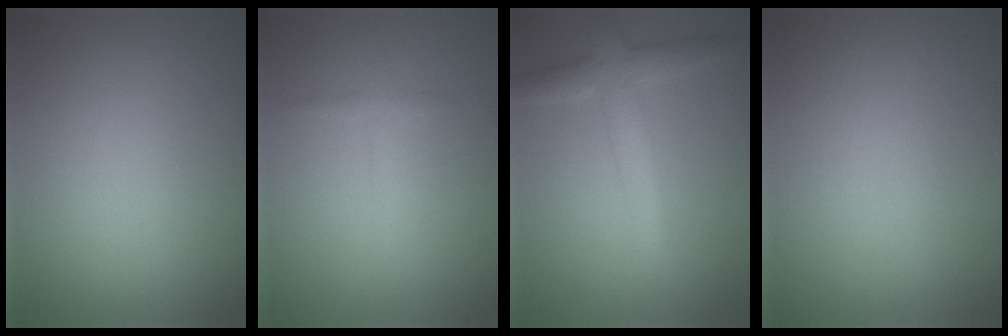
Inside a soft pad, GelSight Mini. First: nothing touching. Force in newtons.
{"total": 1.0, "press": 1.0, "slide": 0.1}
{"total": 4.0, "press": 4.0, "slide": 0.1}
{"total": 0.0}